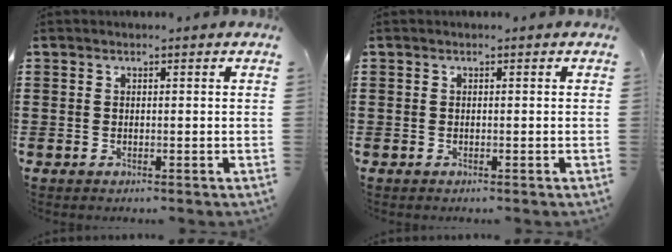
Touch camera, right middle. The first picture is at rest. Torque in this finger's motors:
{"motor_torque": [-1.37, 0.76, 0.00, -0.01]}